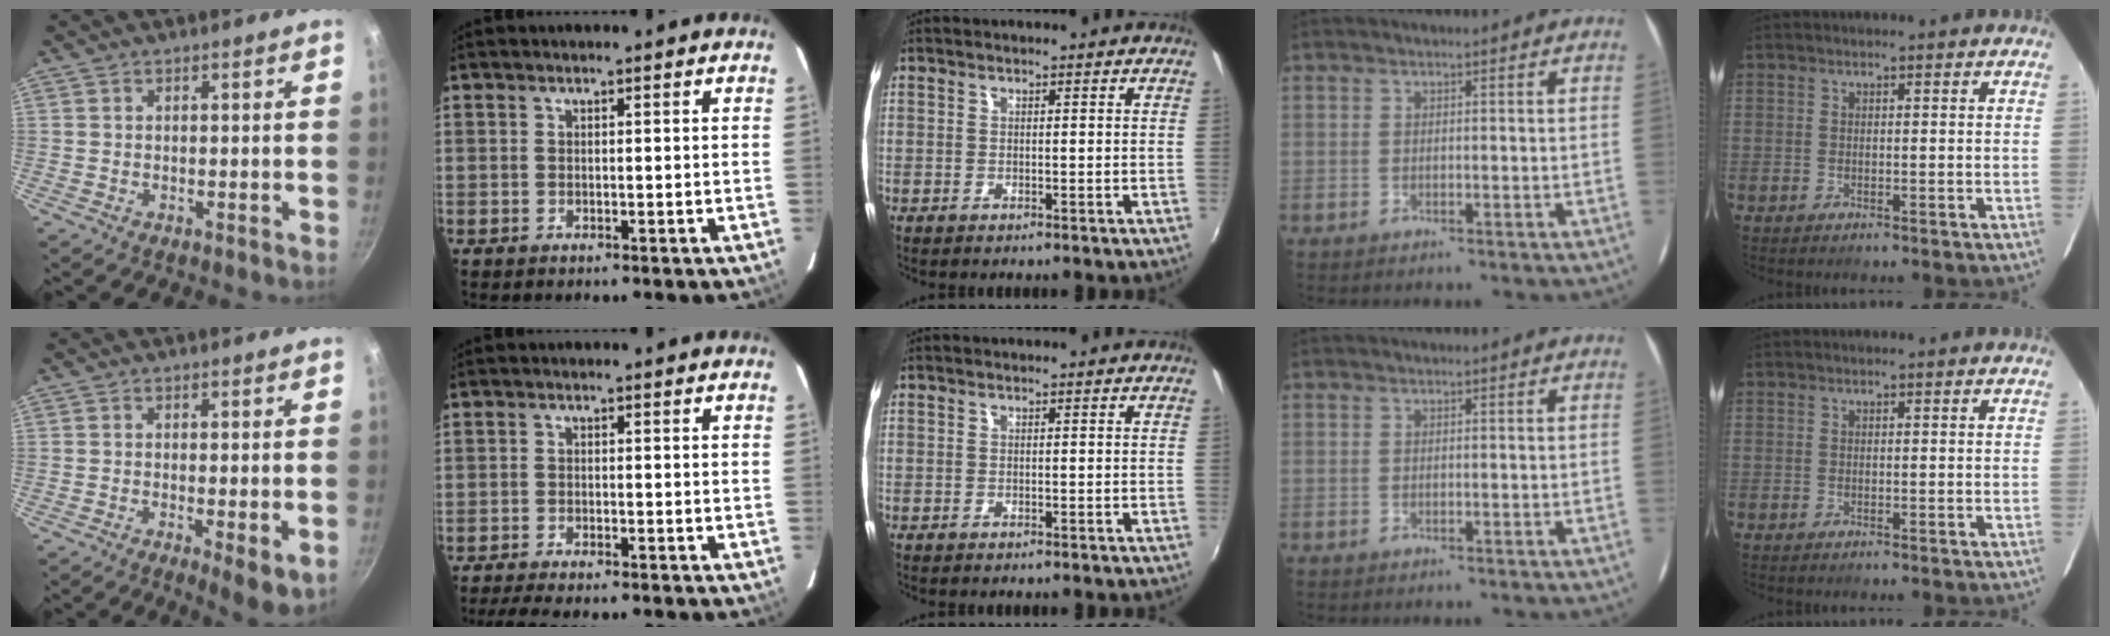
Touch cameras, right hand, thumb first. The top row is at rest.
{"thumb": {"total": 6.1, "force": [-1.6, 1.6, 5.6], "torque": [-0.078, -0.010, -0.018]}, "index": {"total": 7.6, "force": [-6.6, 1.0, 3.7], "torque": [-0.088, -0.019, -0.107]}}